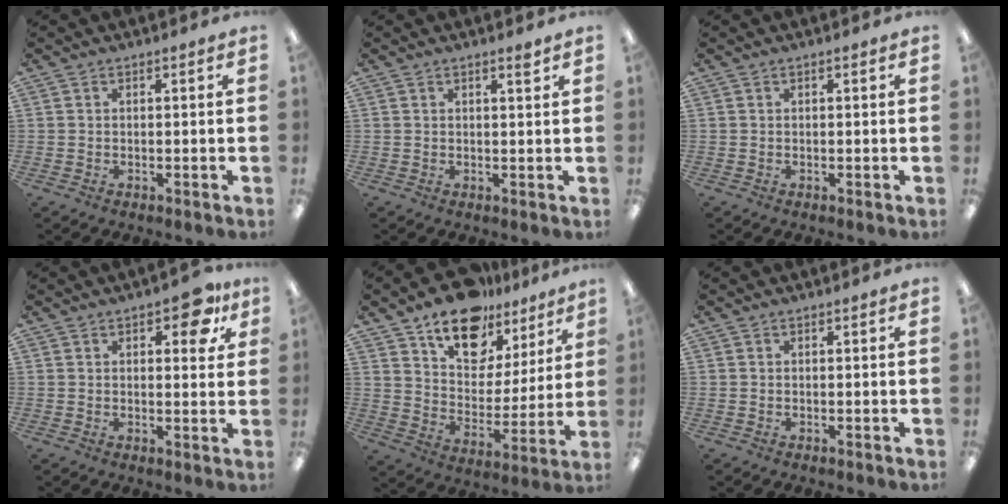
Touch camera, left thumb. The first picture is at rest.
{"total": 1.6, "force": [1.2, 0.1, 1.0], "torque": [-0.007, -0.008, 0.018]}
{"total": 0.0}
{"total": 8.1, "force": [4.2, 3.9, 5.8], "torque": [-0.066, -0.014, 0.066]}
{"total": 16.2, "force": [12.0, 9.0, 6.2], "torque": [-0.101, -0.079, 0.216]}
{"total": 0.0}